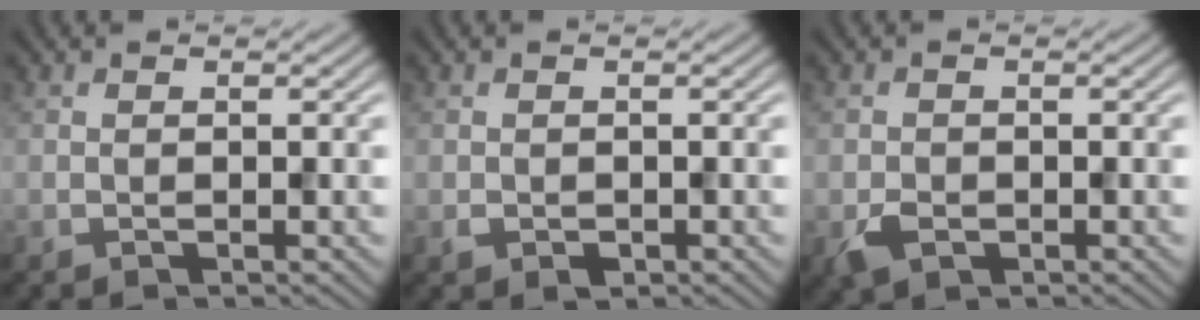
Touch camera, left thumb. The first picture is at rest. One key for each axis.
{"total": 1.2, "fx": -0.5, "fy": 0.9, "fz": 0.5, "tx": -0.011, "ty": -0.009, "tz": -0.008}
{"total": 2.4, "fx": -1.0, "fy": 1.7, "fz": 1.2, "tx": -0.028, "ty": -0.009, "tz": -0.022}